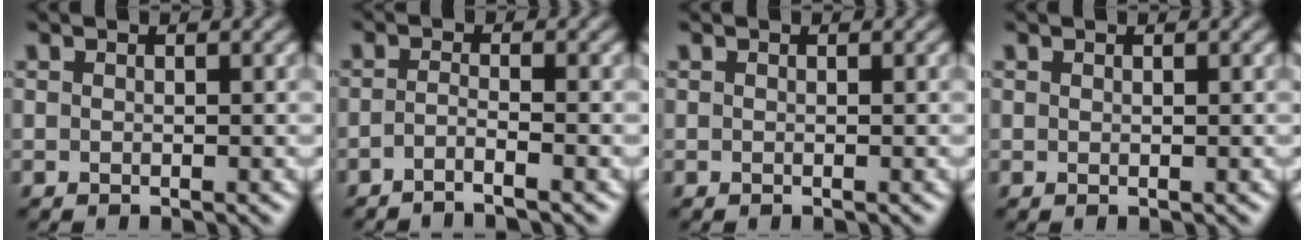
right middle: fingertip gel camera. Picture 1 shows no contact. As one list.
[{"total": 1.9, "force": [-1.2, 0.3, 1.4], "torque": [-0.020, -0.003, -0.036]}, {"total": 0.0}, {"total": 0.0}]